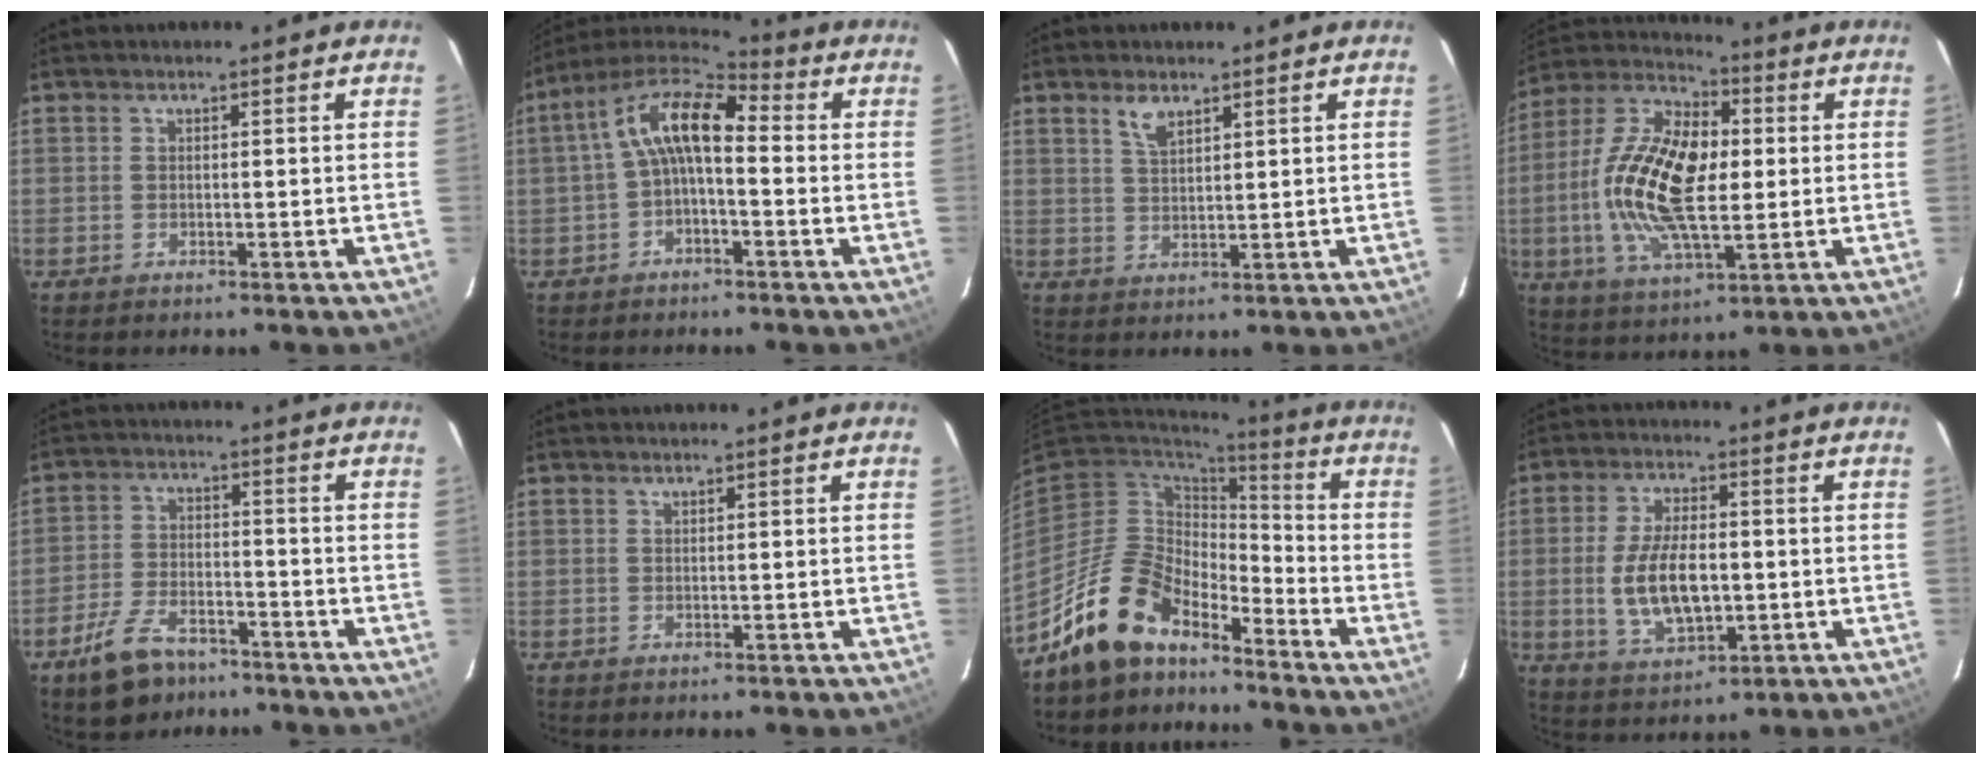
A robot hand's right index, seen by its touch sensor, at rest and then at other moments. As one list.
[{"total": 10.5, "force": [-0.1, 4.7, 9.3], "torque": [-0.180, 0.029, -0.010]}, {"total": 3.6, "force": [2.5, 1.5, 2.2], "torque": [-0.040, 0.002, 0.048]}, {"total": 19.5, "force": [0.1, 9.0, 17.3], "torque": [-0.344, 0.008, -0.007]}, {"total": 9.7, "force": [-6.8, 5.0, 4.9], "torque": [-0.120, 0.003, -0.116]}, {"total": 0.0}, {"total": 14.0, "force": [-11.1, 6.4, 5.6], "torque": [-0.121, 0.014, -0.202]}, {"total": 11.4, "force": [-1.0, 5.5, 10.0], "torque": [-0.200, -0.004, -0.011]}]